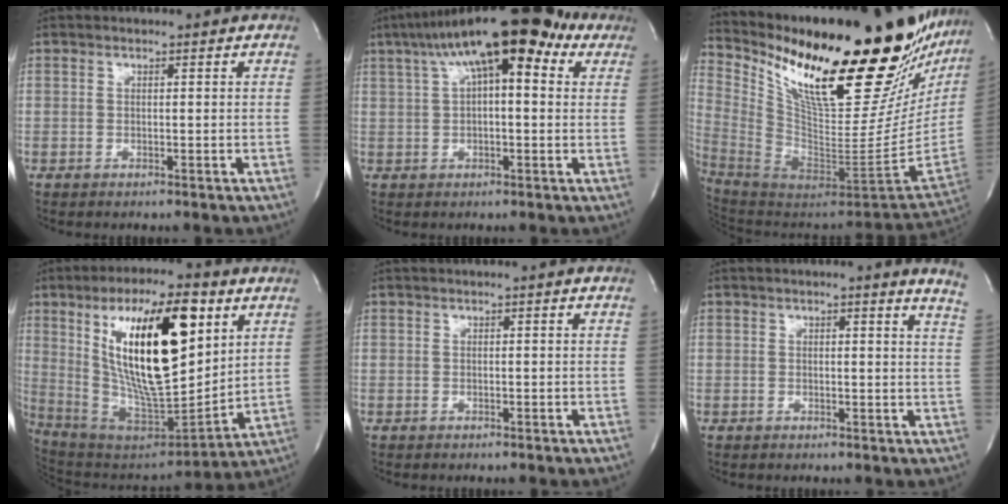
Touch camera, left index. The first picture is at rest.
{"total": 17.0, "force": [8.6, 5.3, 13.7], "torque": [-0.241, 0.062, 0.133]}
{"total": 36.0, "force": [24.7, 8.6, 24.7], "torque": [-0.382, -0.046, 0.377]}
{"total": 23.7, "force": [8.9, 6.3, 21.0], "torque": [-0.379, -0.006, 0.154]}
{"total": 1.1, "force": [0.9, -0.3, 0.5], "torque": [-0.013, 0.006, 0.022]}
{"total": 5.1, "force": [4.2, -0.9, 2.7], "torque": [-0.033, -0.031, 0.021]}